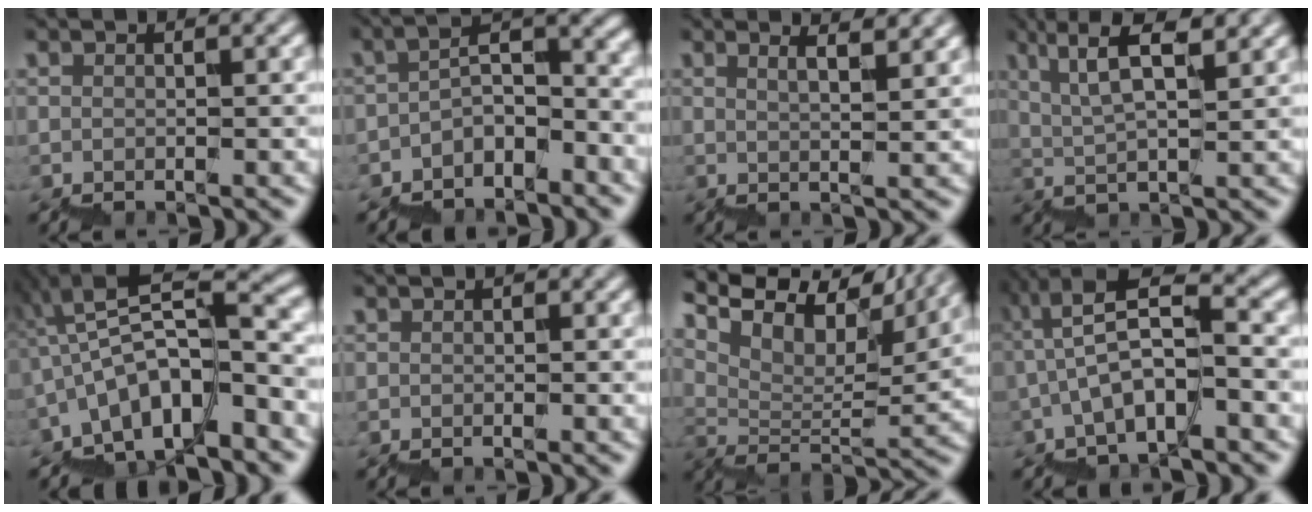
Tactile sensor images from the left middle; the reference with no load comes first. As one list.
[{"total": 4.9, "force": [-2.9, 1.8, 3.6], "torque": [-0.055, 0.017, -0.050]}, {"total": 4.0, "force": [2.5, 1.1, 3.0], "torque": [-0.020, 0.018, 0.031]}, {"total": 5.6, "force": [4.2, 1.0, 3.6], "torque": [-0.055, 0.018, 0.077]}, {"total": 9.4, "force": [-2.9, 3.2, 8.4], "torque": [-0.131, 0.032, -0.048]}, {"total": 0.0}, {"total": 11.8, "force": [10.3, 2.7, 5.1], "torque": [-0.111, 0.034, 0.168]}, {"total": 5.8, "force": [-0.9, 1.5, 5.5], "torque": [-0.094, 0.029, -0.014]}]